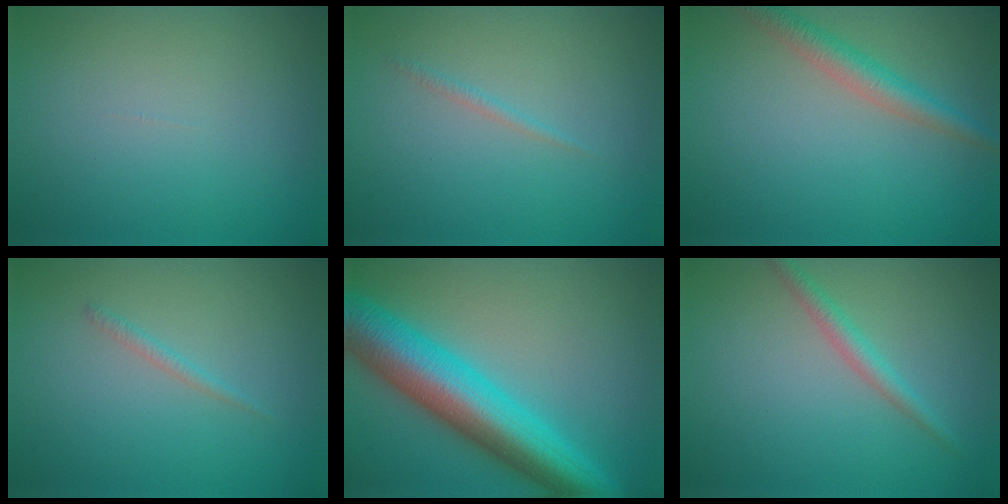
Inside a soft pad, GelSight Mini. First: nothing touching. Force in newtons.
{"total": 0.6, "press": 0.6, "slide": 0.1}
{"total": 3.0, "press": 3.0, "slide": 0.1}
{"total": 0.8, "press": 0.8, "slide": 0.0}
{"total": 10.6, "press": 10.6, "slide": 0.2}
{"total": 2.0, "press": 2.0, "slide": 0.1}